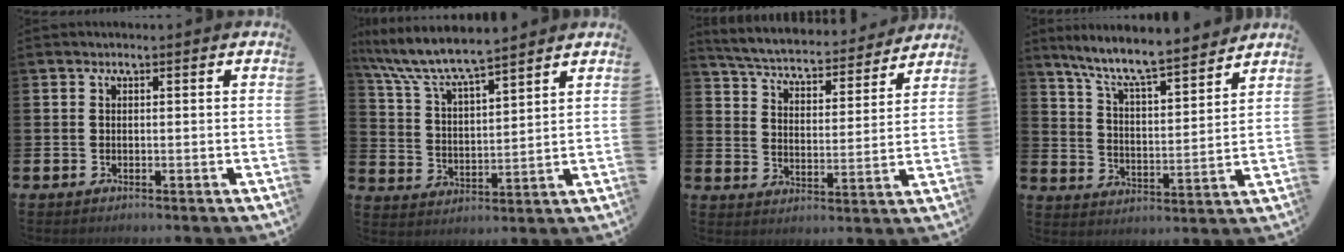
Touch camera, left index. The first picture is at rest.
{"total": 7.8, "force": [7.3, 0.8, 2.5], "torque": [-0.085, -0.044, 0.130]}
{"total": 5.1, "force": [4.9, 0.9, 1.0], "torque": [-0.052, -0.043, 0.080]}
{"total": 8.7, "force": [8.0, 0.7, 3.3], "torque": [-0.100, -0.054, 0.140]}